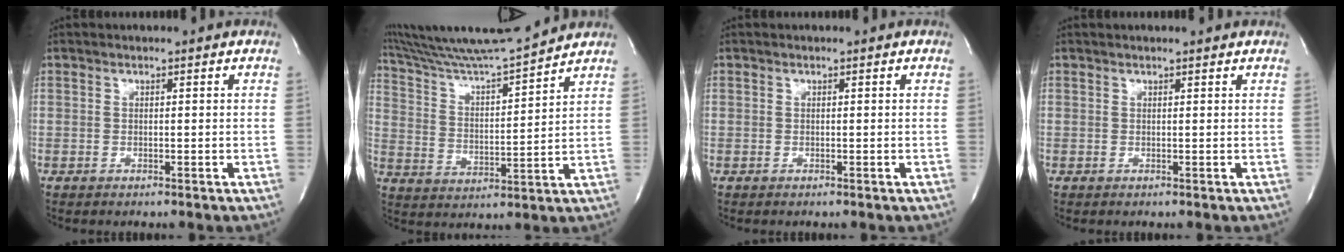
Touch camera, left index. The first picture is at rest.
{"total": 15.4, "force": [14.6, -1.4, 4.8], "torque": [-0.099, -0.020, 0.246]}
{"total": 0.0}
{"total": 2.6, "force": [2.5, 0.2, 0.8], "torque": [-0.012, 0.018, 0.028]}